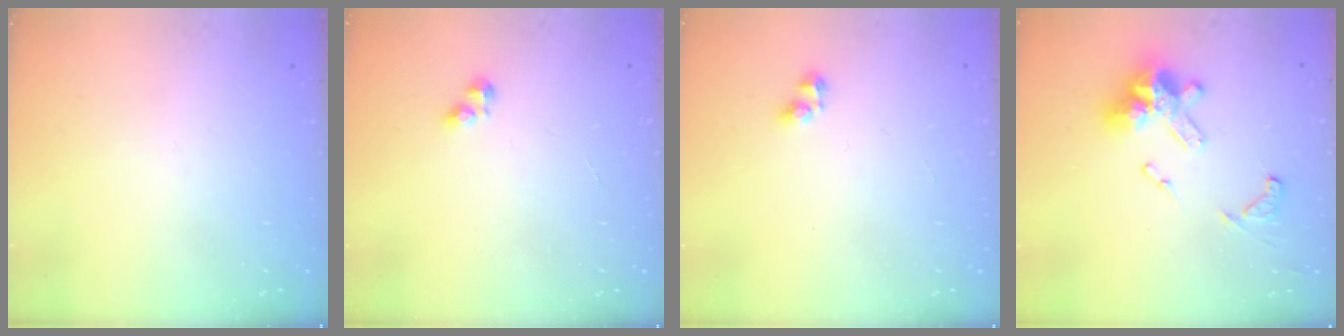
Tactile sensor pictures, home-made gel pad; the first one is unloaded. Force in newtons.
{"total": 2.1, "press": 2.0, "slide": 0.3}
{"total": 3.6, "press": 3.6, "slide": 0.4}
{"total": 15.1, "press": 15.0, "slide": 1.6}